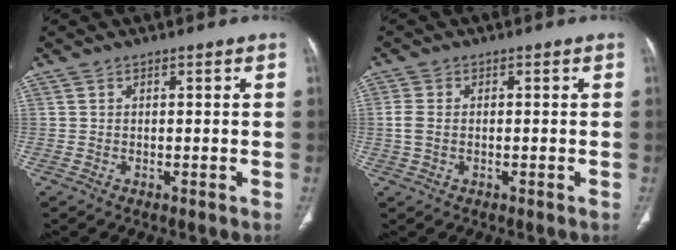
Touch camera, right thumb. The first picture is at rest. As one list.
[{"total": 2.9, "force": [-0.3, 1.9, 2.1], "torque": [-0.059, 0.002, -0.007]}]